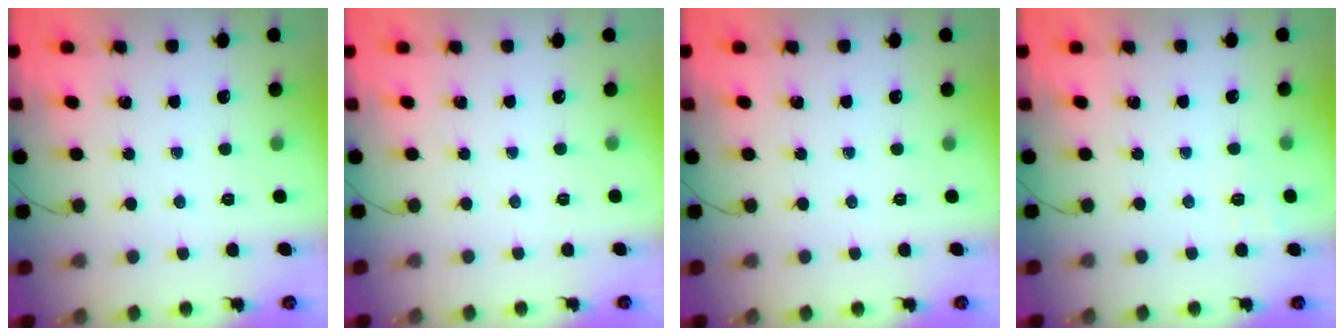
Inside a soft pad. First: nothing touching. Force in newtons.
{"total": 2.5, "press": 2.4, "slide": 0.4}
{"total": 0.0}
{"total": 6.2, "press": 5.9, "slide": 2.0}